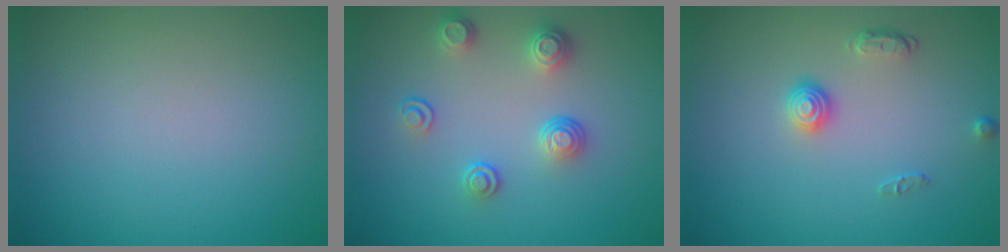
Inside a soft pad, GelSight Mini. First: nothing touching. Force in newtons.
{"total": 2.9, "press": 2.6, "slide": 1.4}
{"total": 1.7, "press": 1.4, "slide": 1.0}